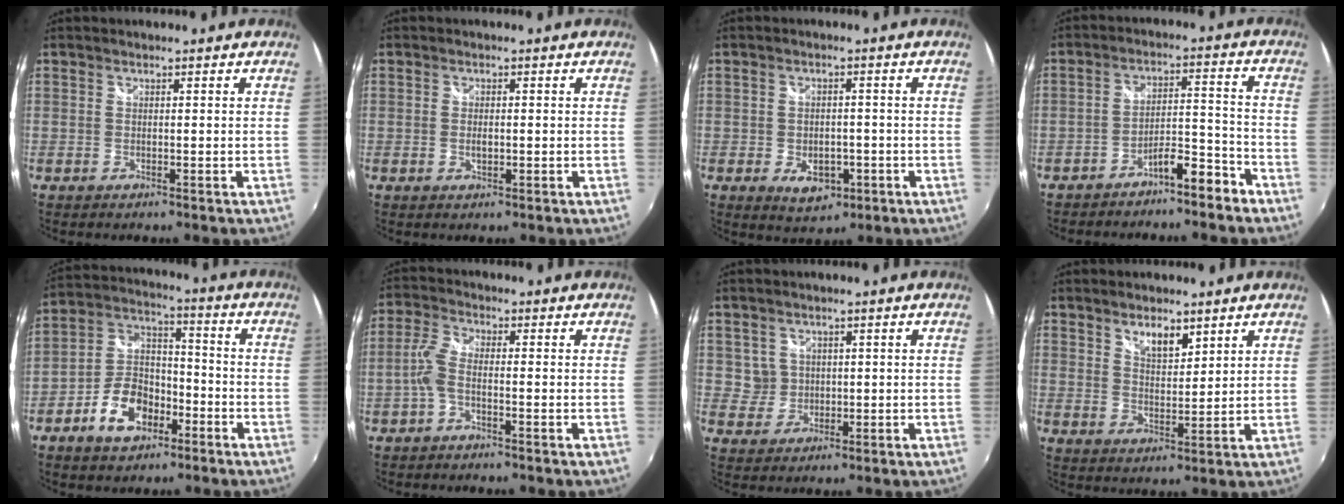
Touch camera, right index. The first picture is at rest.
{"total": 1.7, "force": [-0.2, 0.9, 1.4], "torque": [-0.024, -0.003, -0.004]}
{"total": 6.2, "force": [-2.5, 4.2, 3.9], "torque": [-0.073, -0.005, -0.031]}
{"total": 6.7, "force": [-5.7, 1.3, 3.3], "torque": [-0.054, 0.024, -0.085]}
{"total": 11.1, "force": [-6.1, 6.8, 6.4], "torque": [-0.127, 0.031, -0.104]}
{"total": 3.4, "force": [-1.4, 0.9, 3.0], "torque": [-0.076, 0.006, -0.031]}
{"total": 3.2, "force": [1.3, 2.9, 0.1], "torque": [0.005, 0.007, 0.026]}
{"total": 5.0, "force": [3.7, 2.0, 2.8], "torque": [-0.043, 0.001, 0.063]}